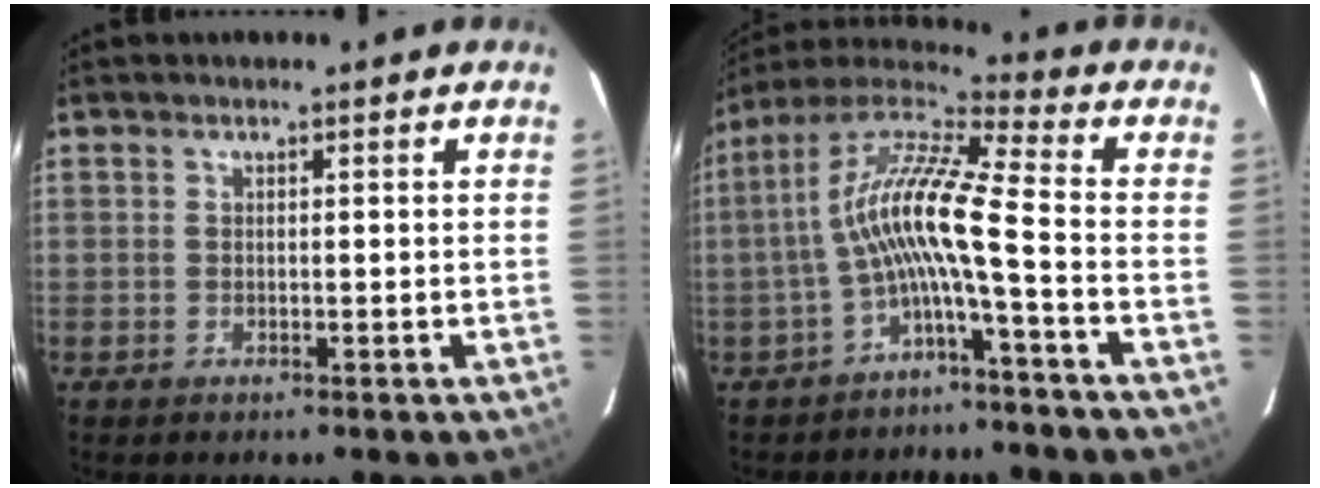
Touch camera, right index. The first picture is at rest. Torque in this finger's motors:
{"motor_torque": [1.23, -0.91, 0.97, 0.21]}